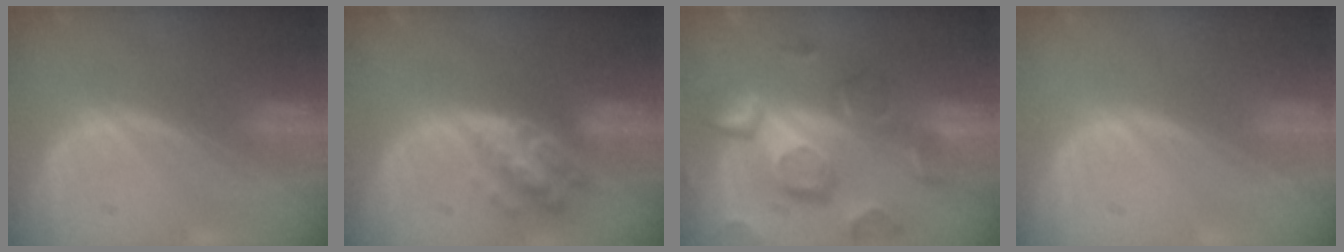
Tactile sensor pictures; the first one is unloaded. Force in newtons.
{"total": 6.4, "press": 5.8, "slide": 2.7}
{"total": 12.3, "press": 10.6, "slide": 6.2}
{"total": 0.0}